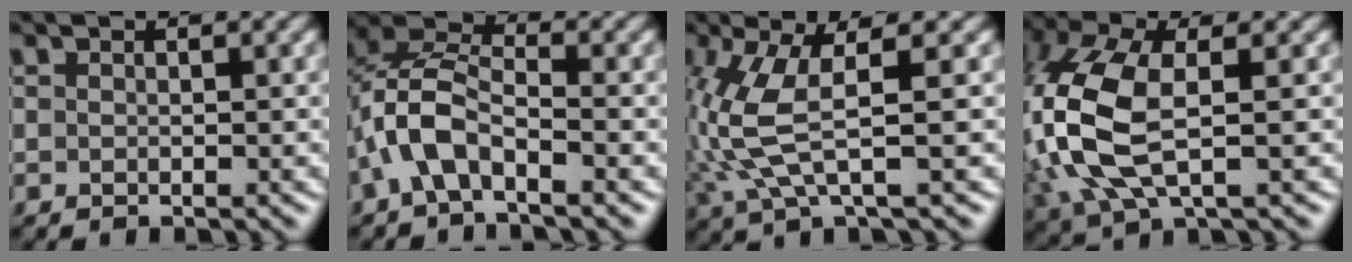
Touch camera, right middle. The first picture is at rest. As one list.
[{"total": 5.7, "force": [-2.5, 2.8, 4.4], "torque": [-0.096, 0.013, -0.054]}, {"total": 6.0, "force": [0.3, 1.5, 5.8], "torque": [-0.152, -0.002, 0.014]}, {"total": 9.3, "force": [0.0, 4.3, 8.2], "torque": [-0.212, 0.000, -0.002]}]